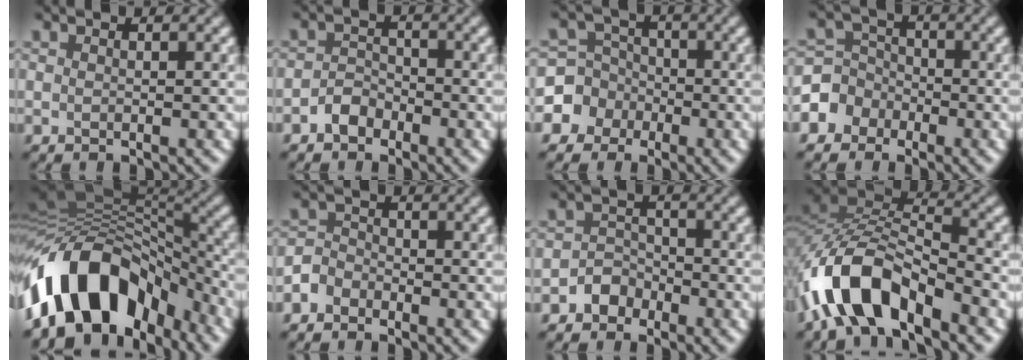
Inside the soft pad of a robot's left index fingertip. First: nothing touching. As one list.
[{"total": 1.8, "force": [-1.3, 1.2, 0.5], "torque": [-0.006, 0.012, -0.028]}, {"total": 4.5, "force": [-1.7, 4.2, 0.2], "torque": [0.016, 0.012, -0.059]}, {"total": 3.3, "force": [-1.7, 2.8, 0.2], "torque": [0.010, 0.011, -0.047]}, {"total": 12.8, "force": [-6.8, 7.7, 7.5], "torque": [-0.115, 0.032, -0.126]}, {"total": 2.0, "force": [-1.4, 1.4, 0.3], "torque": [-0.001, 0.010, -0.038]}, {"total": 2.0, "force": [-1.3, 1.5, 0.2], "torque": [0.005, 0.015, -0.027]}, {"total": 8.5, "force": [-5.4, 3.5, 5.5], "torque": [-0.096, 0.011, -0.109]}]